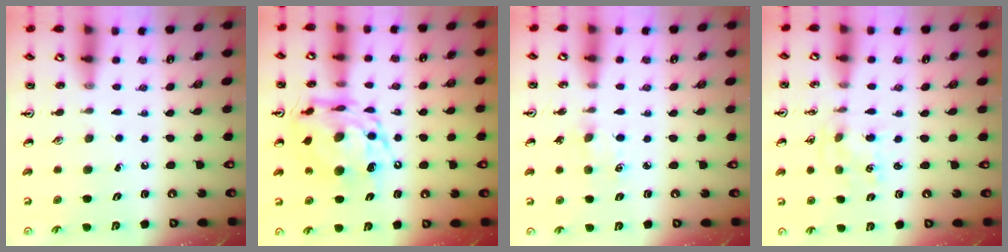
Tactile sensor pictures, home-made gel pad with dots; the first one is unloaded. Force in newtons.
{"total": 13.7, "press": 13.6, "slide": 1.2}
{"total": 1.1, "press": 1.1, "slide": 0.3}
{"total": 1.2, "press": 1.2, "slide": 0.1}